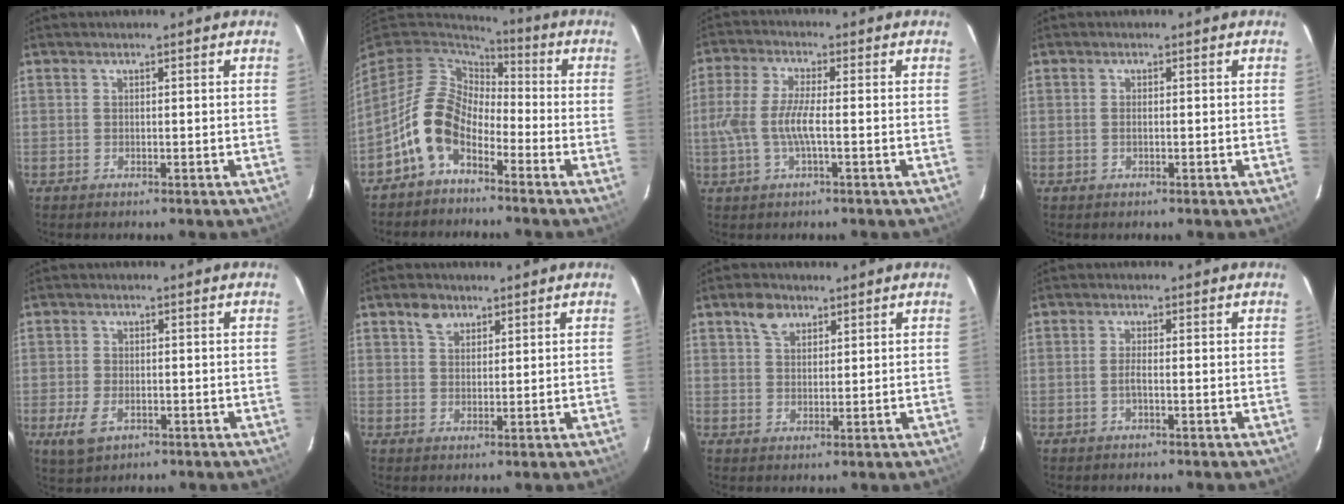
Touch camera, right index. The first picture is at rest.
{"total": 11.3, "force": [-5.4, 7.1, 7.0], "torque": [-0.143, 0.013, -0.113]}
{"total": 7.7, "force": [-1.2, 1.6, 7.4], "torque": [-0.157, -0.001, -0.025]}
{"total": 0.9, "force": [-0.1, 0.3, 0.9], "torque": [-0.019, 0.001, -0.003]}
{"total": 5.2, "force": [-2.3, 3.0, 3.5], "torque": [-0.084, -0.012, -0.038]}
{"total": 3.4, "force": [2.1, 2.2, 1.4], "torque": [-0.021, 0.010, 0.039]}
{"total": 4.1, "force": [2.5, 2.6, 2.0], "torque": [-0.033, 0.011, 0.047]}
{"total": 1.8, "force": [-0.5, 0.2, 1.7], "torque": [-0.035, 0.001, -0.011]}